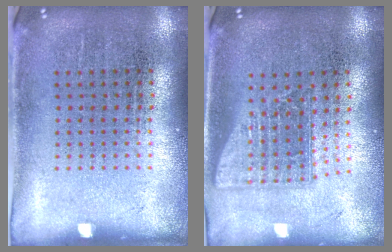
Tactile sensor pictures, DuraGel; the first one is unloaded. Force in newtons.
{"total": 1.5, "press": 1.2, "slide": 0.9}